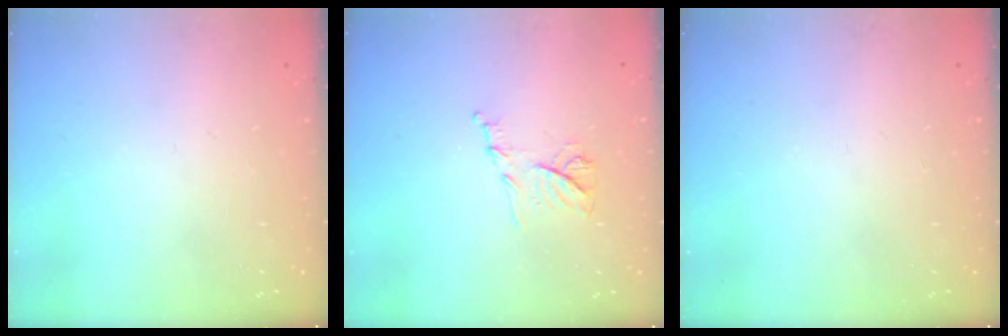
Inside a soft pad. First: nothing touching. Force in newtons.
{"total": 8.8, "press": 8.7, "slide": 1.0}
{"total": 0.0}